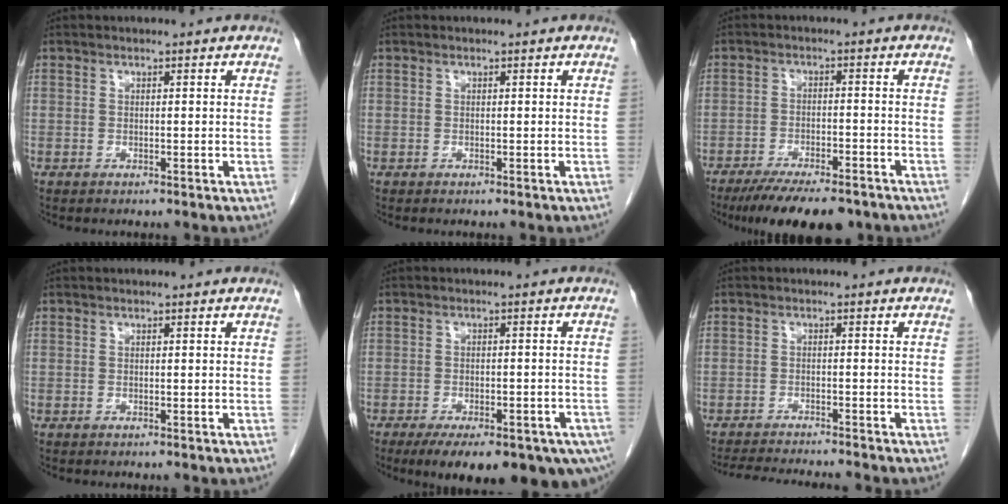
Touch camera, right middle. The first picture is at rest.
{"total": 0.0}
{"total": 12.5, "force": [-10.0, 2.9, 6.9], "torque": [-0.102, -0.016, -0.150]}
{"total": 0.0}
{"total": 18.8, "force": [-12.3, 6.8, 12.5], "torque": [-0.151, -0.020, -0.151]}
{"total": 8.8, "force": [-8.2, -0.3, 3.2], "torque": [-0.043, -0.015, -0.126]}